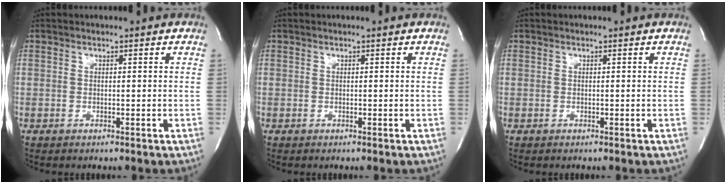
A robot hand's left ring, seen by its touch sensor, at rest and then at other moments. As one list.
[{"total": 0.0}, {"total": 0.0}]